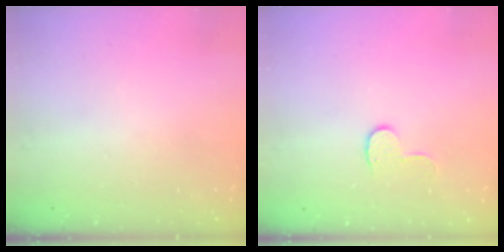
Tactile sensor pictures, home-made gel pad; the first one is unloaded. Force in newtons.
{"total": 6.0, "press": 6.0, "slide": 0.6}